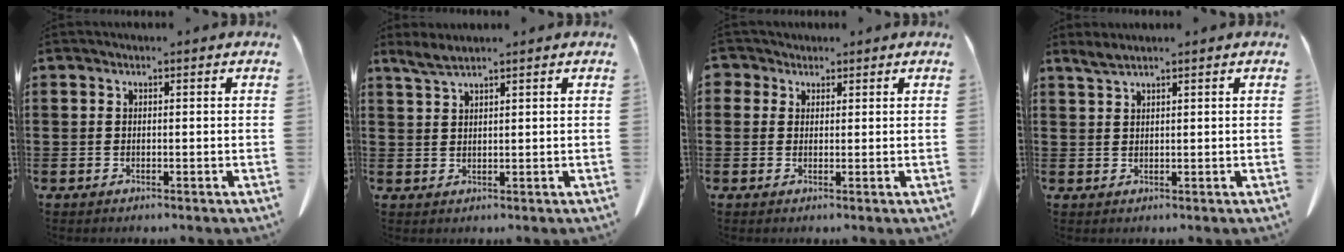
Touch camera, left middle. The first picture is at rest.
{"total": 2.2, "force": [1.8, 0.1, 1.2], "torque": [-0.027, 0.002, 0.034]}
{"total": 2.0, "force": [1.3, 1.5, 0.2], "torque": [-0.003, 0.005, 0.023]}
{"total": 1.7, "force": [1.5, 0.0, 0.8], "torque": [-0.019, 0.000, 0.029]}